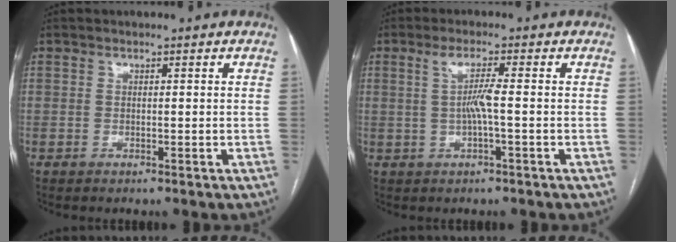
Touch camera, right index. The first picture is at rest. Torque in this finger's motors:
{"motor_torque": [0.16, -0.01, 0.26, 0.09]}